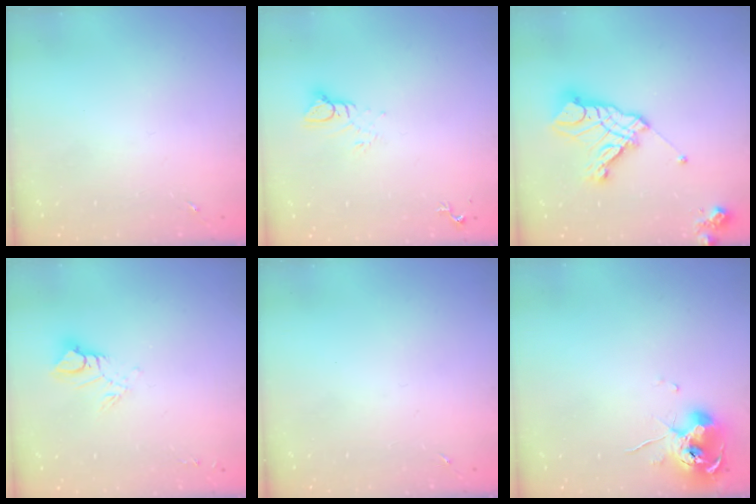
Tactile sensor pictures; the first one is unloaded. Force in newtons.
{"total": 5.6, "press": 5.6, "slide": 0.0}
{"total": 16.6, "press": 16.5, "slide": 2.1}
{"total": 8.6, "press": 8.6, "slide": 0.9}
{"total": 0.0}
{"total": 10.3, "press": 10.2, "slide": 1.1}